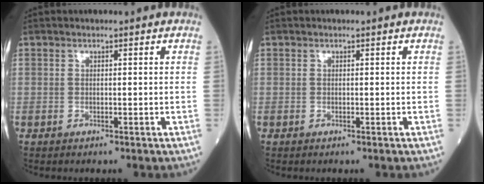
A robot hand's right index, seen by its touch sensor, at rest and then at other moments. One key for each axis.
{"total": 0.0}